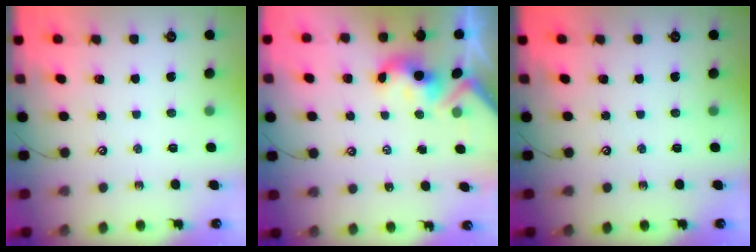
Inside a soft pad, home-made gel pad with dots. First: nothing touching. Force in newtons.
{"total": 3.0, "press": 3.0, "slide": 0.4}
{"total": 0.0}